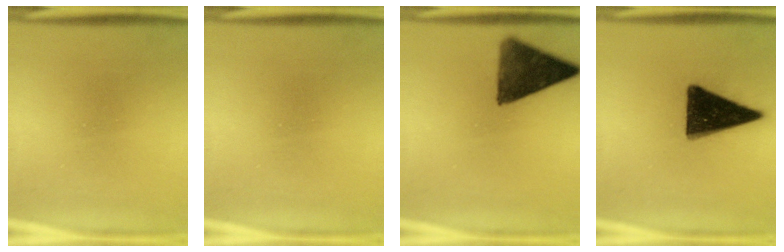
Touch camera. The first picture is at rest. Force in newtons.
{"total": 0.0}
{"total": 11.3}
{"total": 15.9}